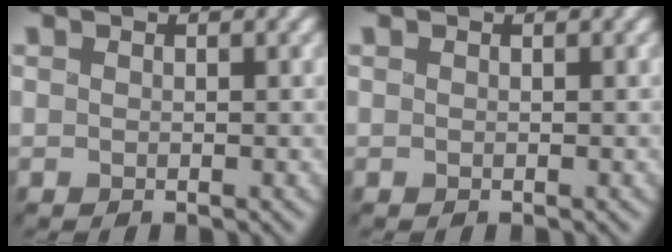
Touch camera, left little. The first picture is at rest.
{"total": 0.0}